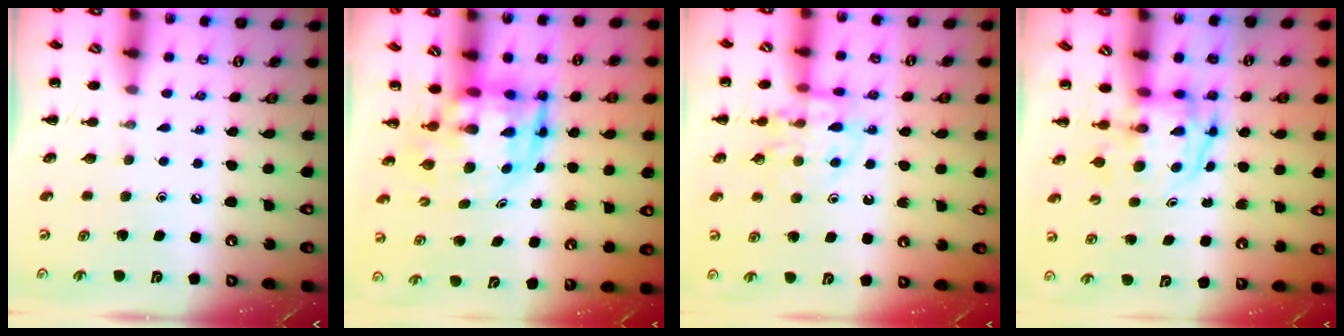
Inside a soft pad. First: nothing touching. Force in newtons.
{"total": 6.2, "press": 5.9, "slide": 1.9}
{"total": 11.7, "press": 11.6, "slide": 1.2}
{"total": 4.0, "press": 3.9, "slide": 0.7}